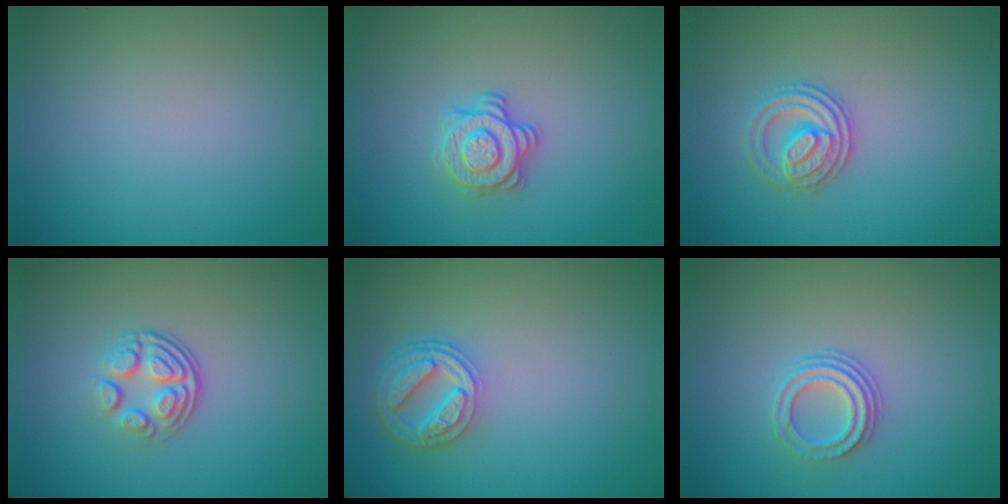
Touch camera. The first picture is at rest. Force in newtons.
{"total": 2.9, "press": 2.6, "slide": 1.2}
{"total": 2.8, "press": 2.6, "slide": 1.1}
{"total": 3.5, "press": 2.4, "slide": 2.5}
{"total": 4.2, "press": 3.4, "slide": 2.4}
{"total": 2.8, "press": 2.2, "slide": 1.8}